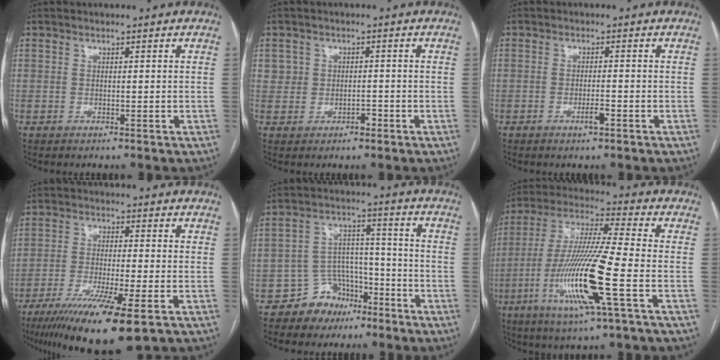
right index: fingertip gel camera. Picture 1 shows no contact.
{"total": 2.8, "force": [-0.3, 2.7, 0.9], "torque": [-0.002, 0.009, -0.002]}
{"total": 2.0, "force": [-1.1, 0.3, 1.7], "torque": [-0.030, -0.001, -0.018]}
{"total": 13.4, "force": [-8.1, 1.0, 10.7], "torque": [-0.190, -0.036, -0.136]}
{"total": 7.9, "force": [-5.4, 5.5, 1.6], "torque": [-0.021, 0.032, -0.084]}
{"total": 17.2, "force": [-5.6, 0.1, 16.2], "torque": [-0.333, -0.018, -0.109]}